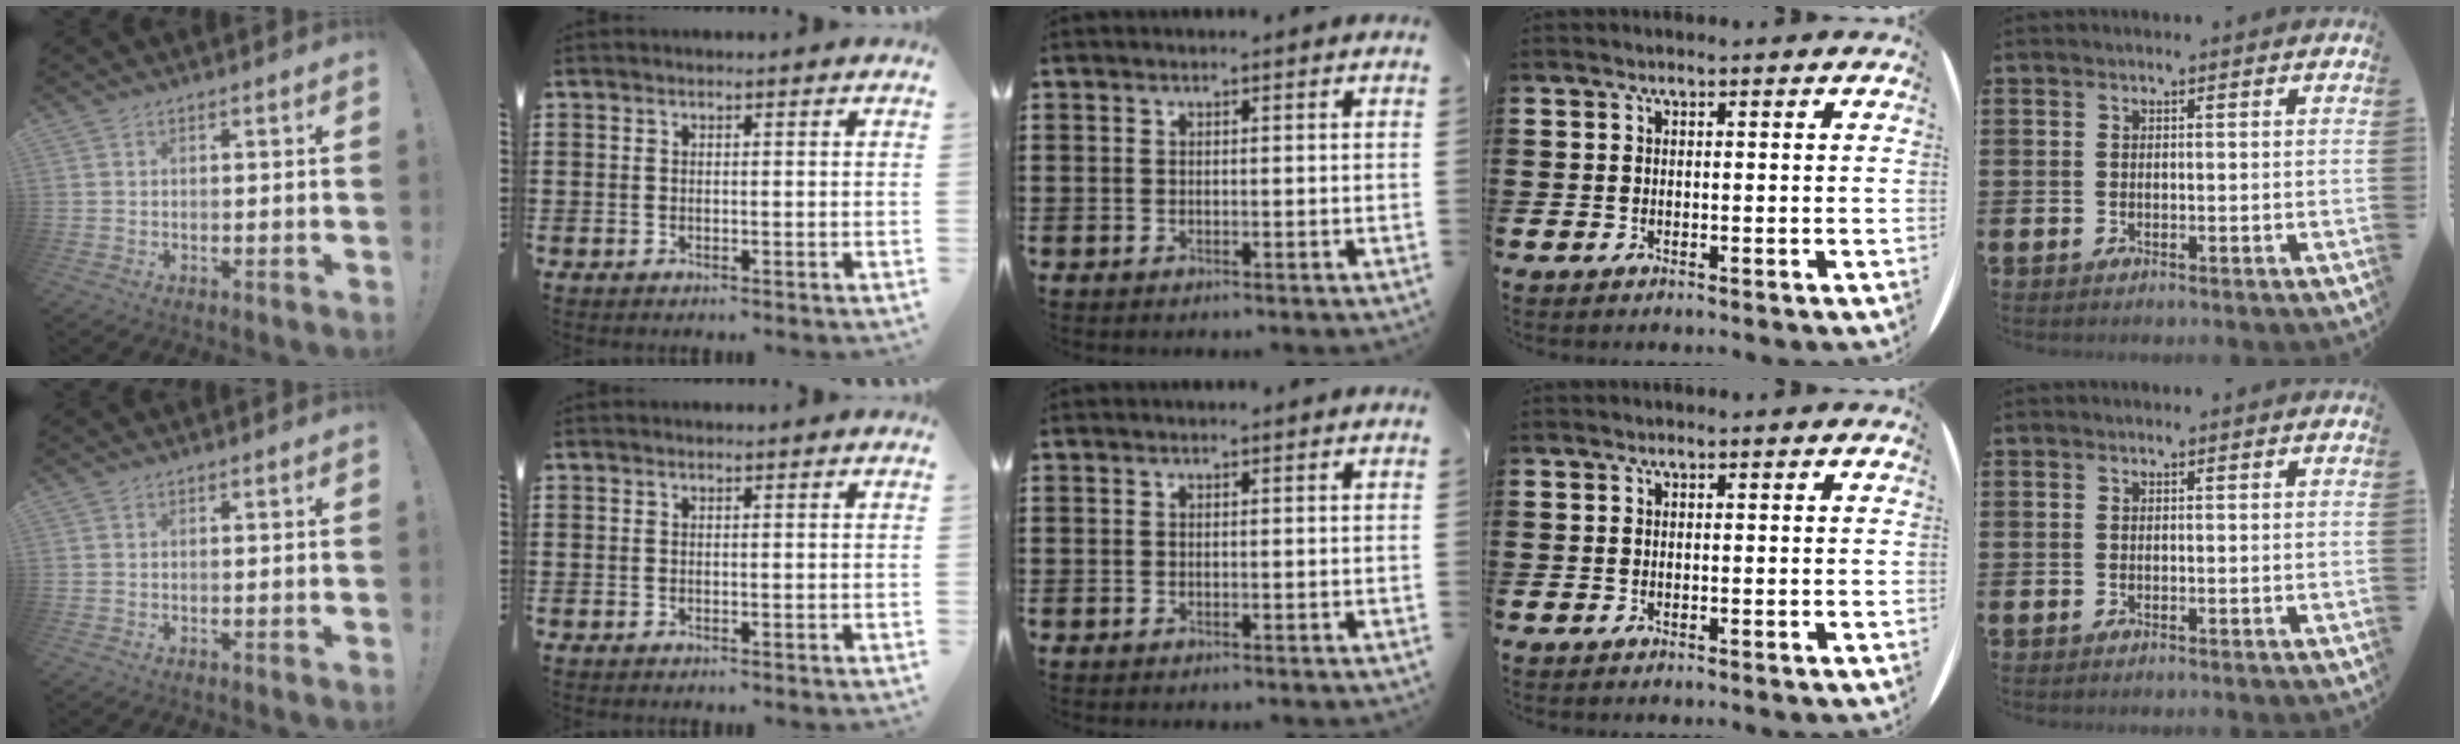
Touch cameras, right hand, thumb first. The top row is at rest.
{}